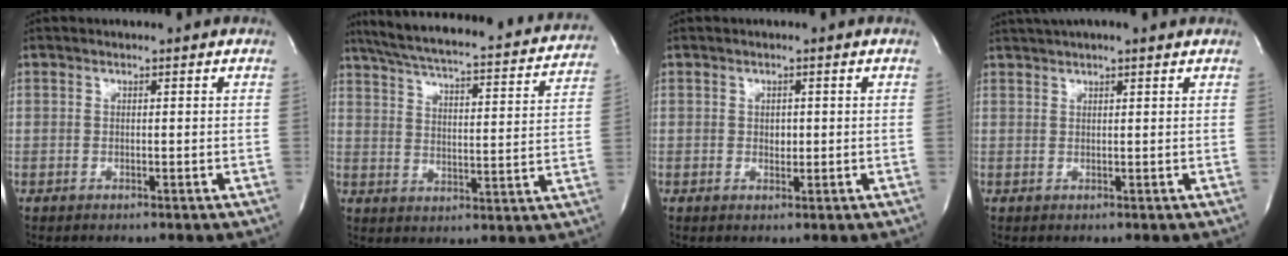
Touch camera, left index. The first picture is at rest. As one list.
[{"total": 26.1, "force": [23.4, 3.7, 11.0], "torque": [-0.182, -0.027, 0.297]}, {"total": 1.4, "force": [0.0, 1.0, 0.9], "torque": [-0.014, 0.000, 0.002]}, {"total": 7.3, "force": [6.2, 0.8, 3.8], "torque": [-0.065, 0.037, 0.089]}]